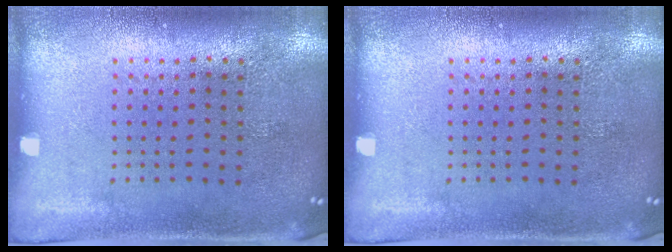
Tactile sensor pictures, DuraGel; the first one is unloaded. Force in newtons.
{"total": 0.0}